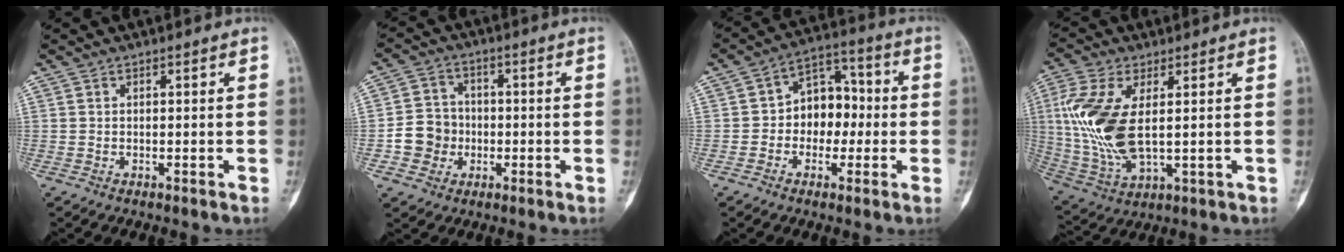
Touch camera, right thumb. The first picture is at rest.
{"total": 7.5, "force": [-1.7, 7.0, 2.2], "torque": [-0.011, 0.020, -0.033]}
{"total": 9.8, "force": [-1.0, 7.4, 6.3], "torque": [-0.048, 0.040, -0.029]}
{"total": 15.2, "force": [1.7, 7.3, 13.2], "torque": [-0.297, -0.009, 0.044]}